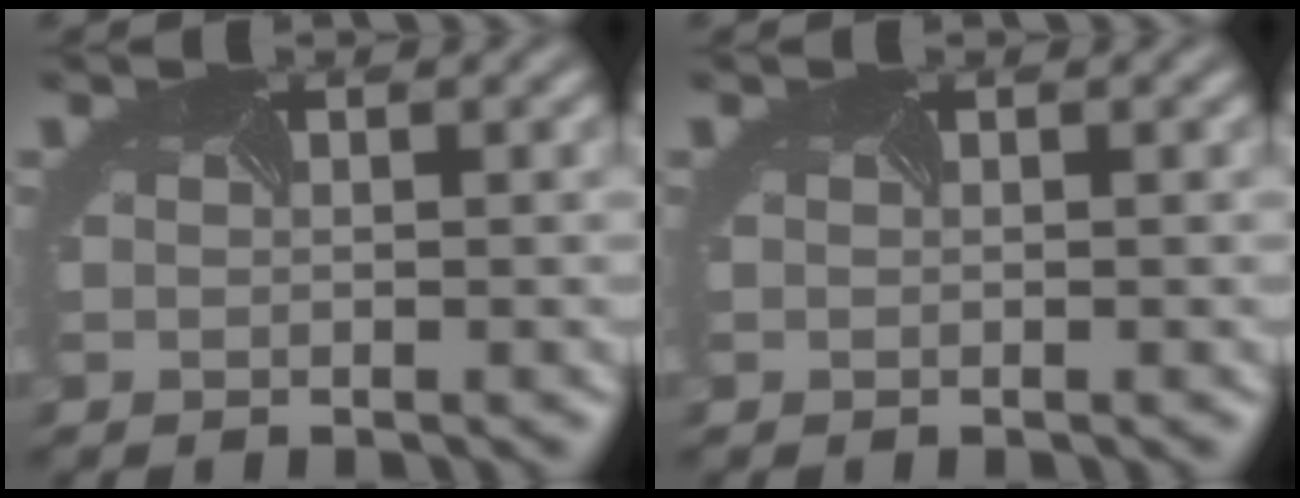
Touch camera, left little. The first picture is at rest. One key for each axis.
{"total": 0.0}